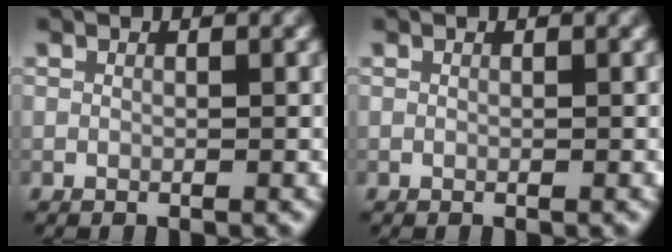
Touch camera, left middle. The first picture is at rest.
{"total": 0.0}